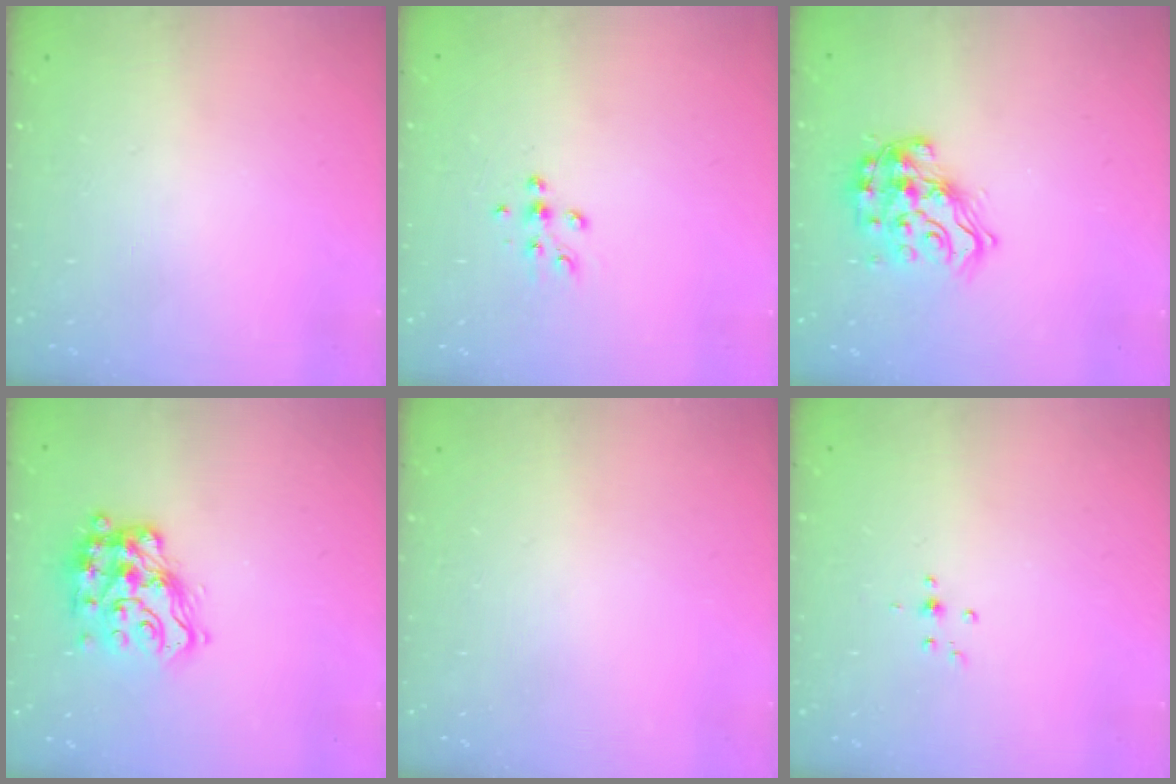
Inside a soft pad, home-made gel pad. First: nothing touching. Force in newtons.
{"total": 6.1, "press": 6.0, "slide": 1.3}
{"total": 15.9, "press": 15.8, "slide": 1.1}
{"total": 15.2, "press": 15.2, "slide": 0.9}
{"total": 0.0}
{"total": 3.0, "press": 2.9, "slide": 0.9}